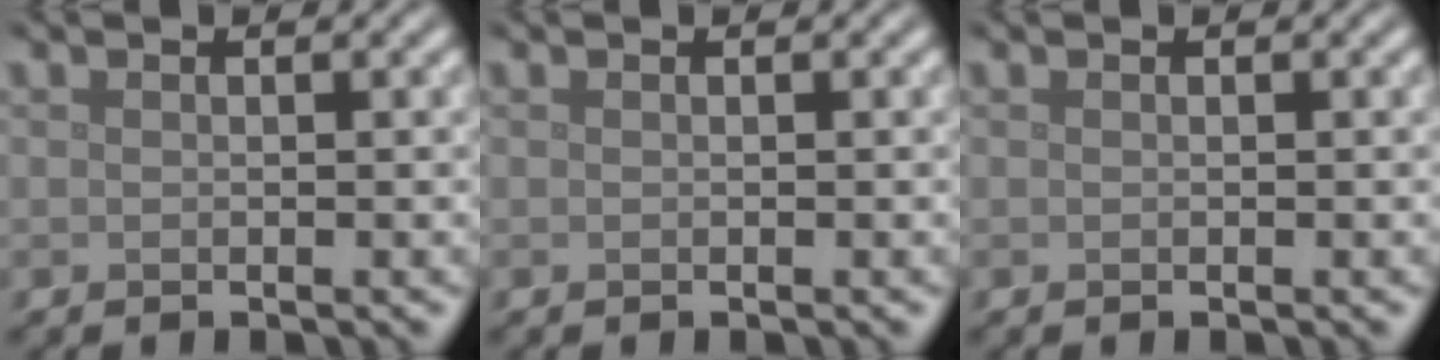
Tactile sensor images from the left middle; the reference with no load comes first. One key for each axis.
{"total": 0.0}
{"total": 0.0}